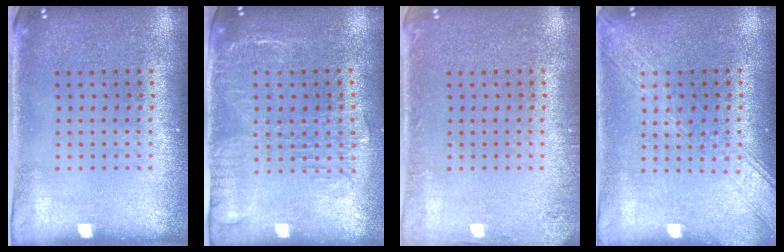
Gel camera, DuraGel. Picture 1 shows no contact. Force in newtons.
{"total": 2.0, "press": 1.6, "slide": 1.2}
{"total": 1.2, "press": 1.2, "slide": 0.1}
{"total": 2.0, "press": 2.0, "slide": 0.3}